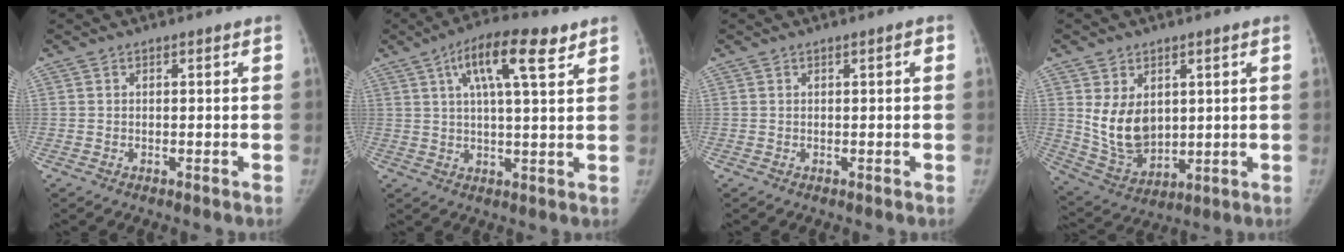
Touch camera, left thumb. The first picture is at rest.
{"total": 11.9, "force": [5.8, 3.3, 9.8], "torque": [-0.148, -0.003, 0.090]}
{"total": 0.9, "force": [0.1, 0.2, 0.8], "torque": [-0.015, 0.002, 0.000]}
{"total": 10.7, "force": [2.3, 7.6, 7.2], "torque": [-0.100, -0.025, 0.068]}